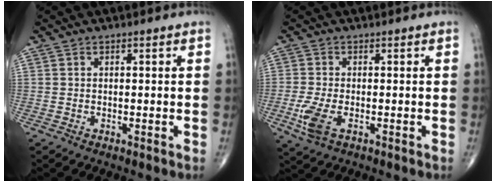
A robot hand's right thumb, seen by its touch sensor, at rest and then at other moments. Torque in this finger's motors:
{"motor_torque": [0.92, 0.83, -0.03, -0.11, 0.01]}